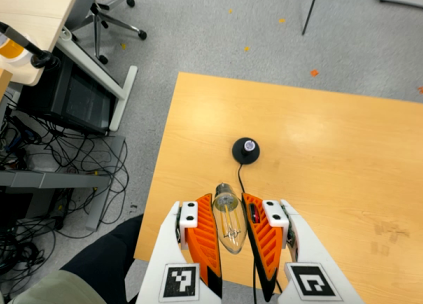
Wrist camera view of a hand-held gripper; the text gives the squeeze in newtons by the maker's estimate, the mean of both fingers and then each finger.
{"total": 18.0, "left": 19.2, "right": 16.9}